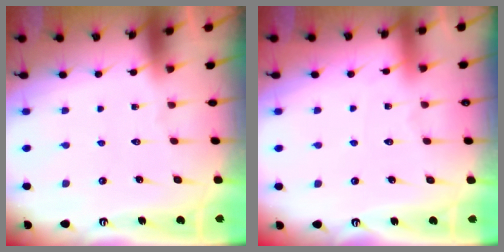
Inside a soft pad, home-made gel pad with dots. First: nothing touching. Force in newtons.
{"total": 1.8, "press": 1.8, "slide": 0.3}